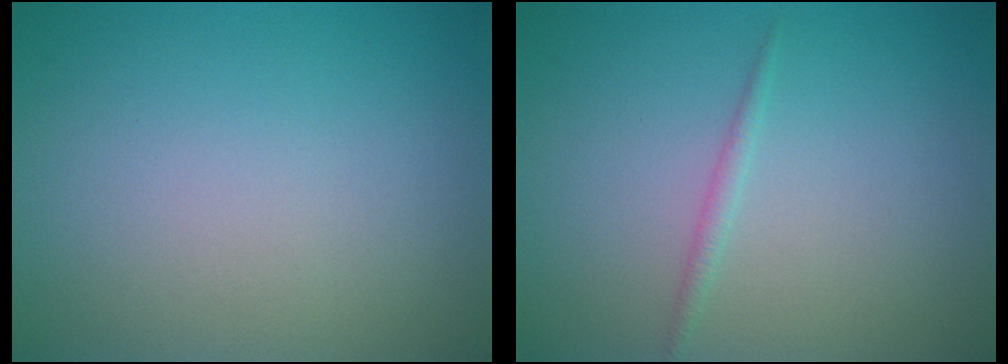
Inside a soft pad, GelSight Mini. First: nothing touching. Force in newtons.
{"total": 0.8, "press": 0.8, "slide": 0.0}